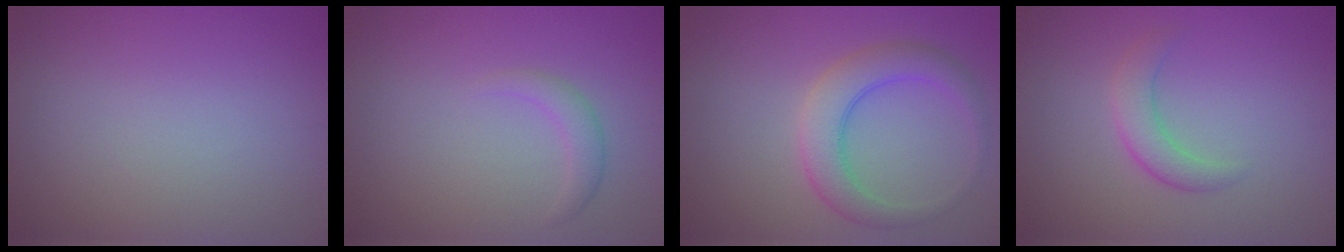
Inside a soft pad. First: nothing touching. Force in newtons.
{"total": 1.5, "press": 1.5, "slide": 0.2}
{"total": 4.5, "press": 4.5, "slide": 0.2}
{"total": 2.5, "press": 2.5, "slide": 0.1}